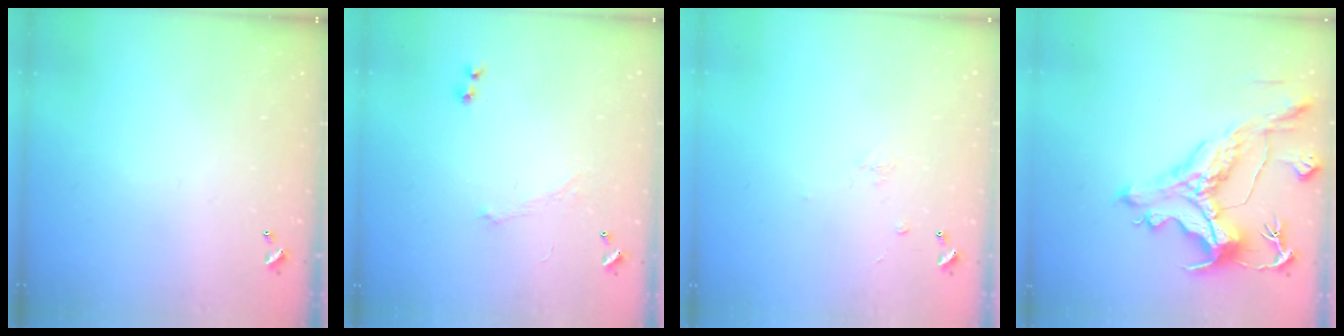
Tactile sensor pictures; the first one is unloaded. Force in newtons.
{"total": 1.2, "press": 1.0, "slide": 0.8}
{"total": 1.2, "press": 1.1, "slide": 0.6}
{"total": 5.0, "press": 4.7, "slide": 1.8}